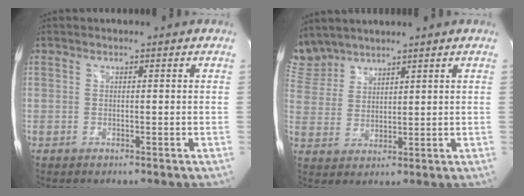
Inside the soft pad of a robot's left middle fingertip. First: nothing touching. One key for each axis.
{"total": 6.5, "fx": 6.2, "fy": 1.9, "fz": 0.1, "tx": -0.015, "ty": 0.014, "tz": 0.140}